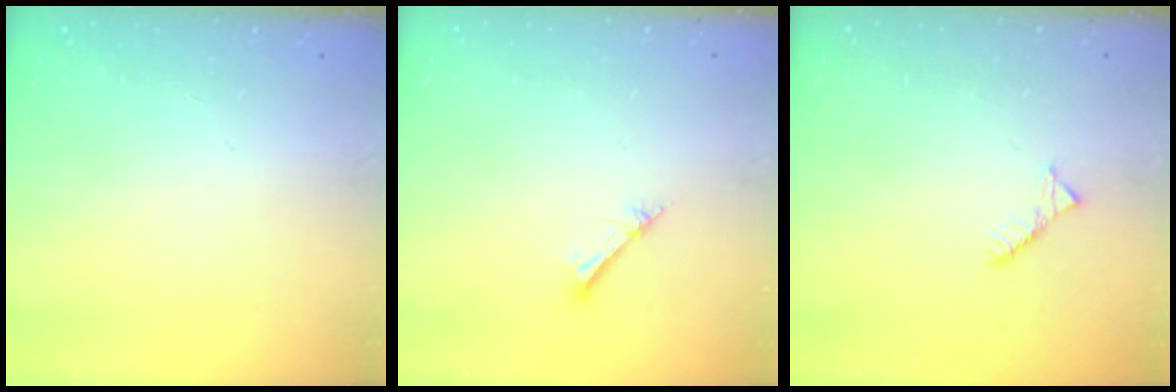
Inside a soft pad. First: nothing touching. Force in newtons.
{"total": 1.2, "press": 1.2, "slide": 0.1}
{"total": 2.6, "press": 2.6, "slide": 0.4}